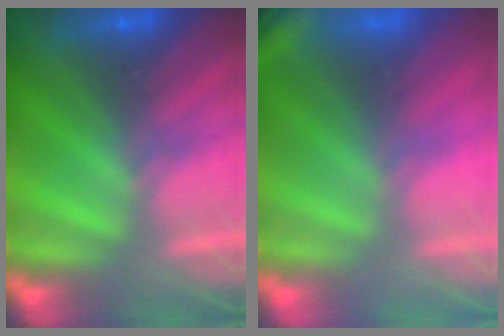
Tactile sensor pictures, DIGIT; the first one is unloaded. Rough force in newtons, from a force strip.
{"total": 2.8}